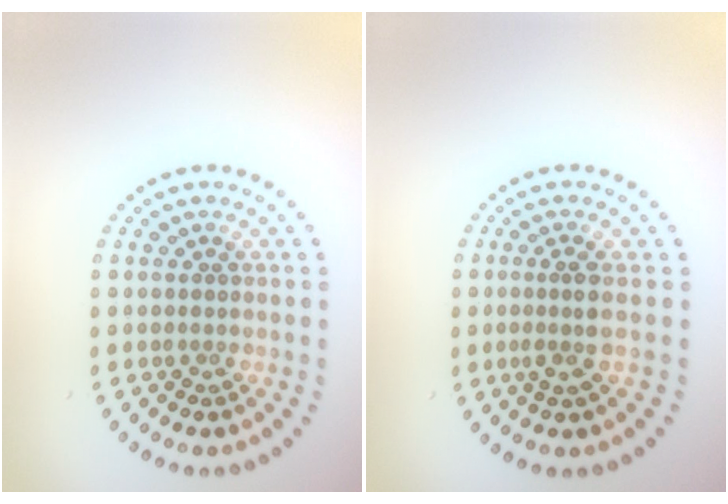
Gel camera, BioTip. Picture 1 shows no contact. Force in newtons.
{"total": 1.9, "press": 1.4, "slide": 1.3}